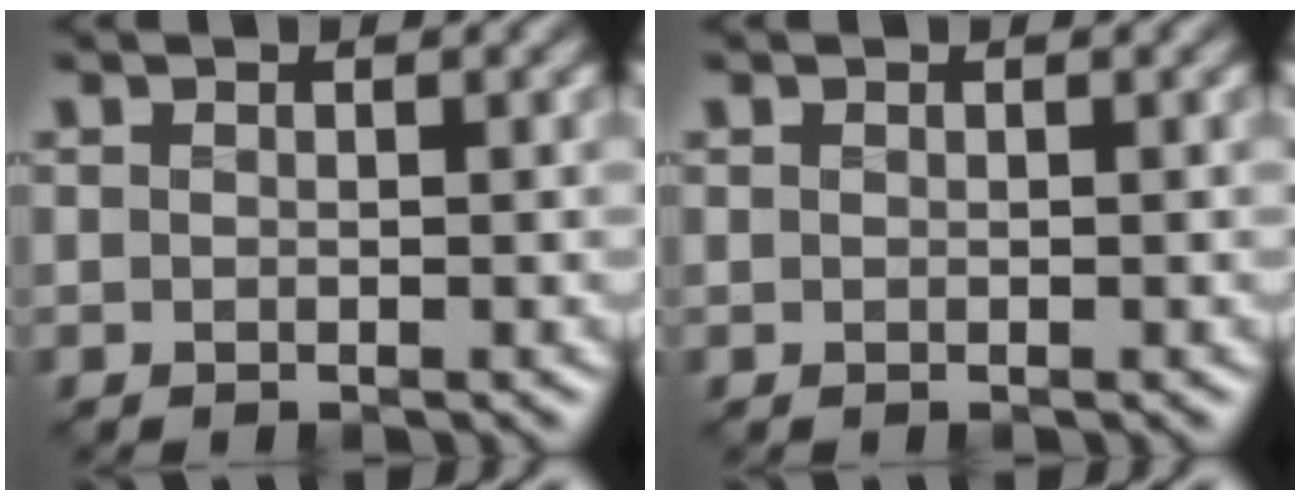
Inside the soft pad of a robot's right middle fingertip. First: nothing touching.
{"total": 0.0}